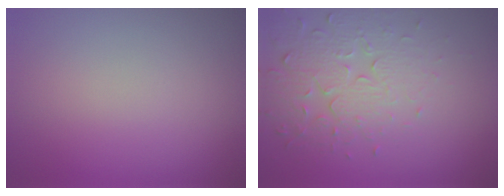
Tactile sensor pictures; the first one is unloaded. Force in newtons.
{"total": 5.1, "press": 3.8, "slide": 3.4}